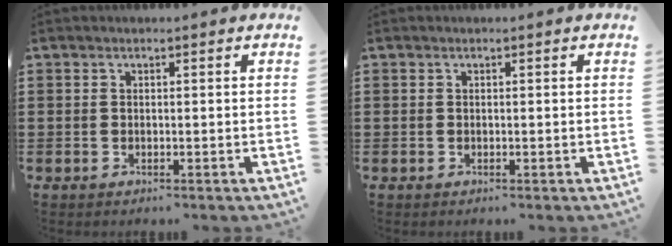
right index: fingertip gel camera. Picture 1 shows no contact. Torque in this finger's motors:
{"motor_torque": [0.00, 0.01, 0.00, 0.00]}